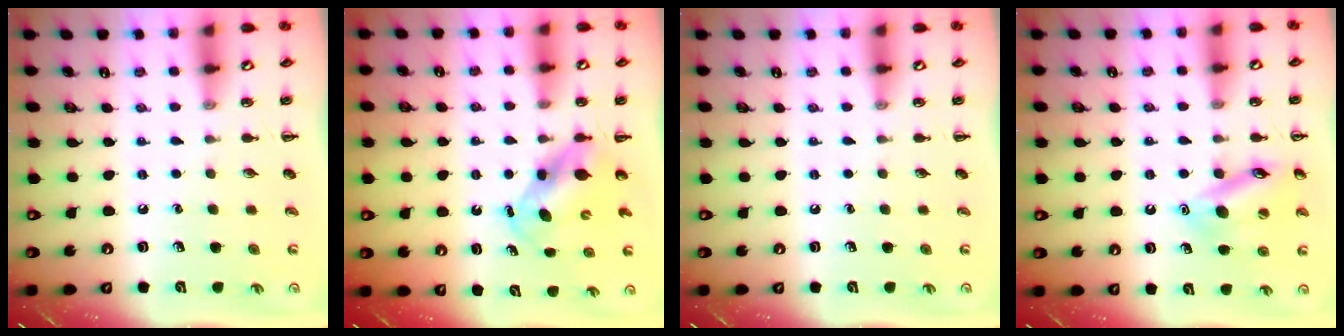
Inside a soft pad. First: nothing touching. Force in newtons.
{"total": 5.8, "press": 5.8, "slide": 0.6}
{"total": 0.0}
{"total": 13.8, "press": 13.8, "slide": 1.5}